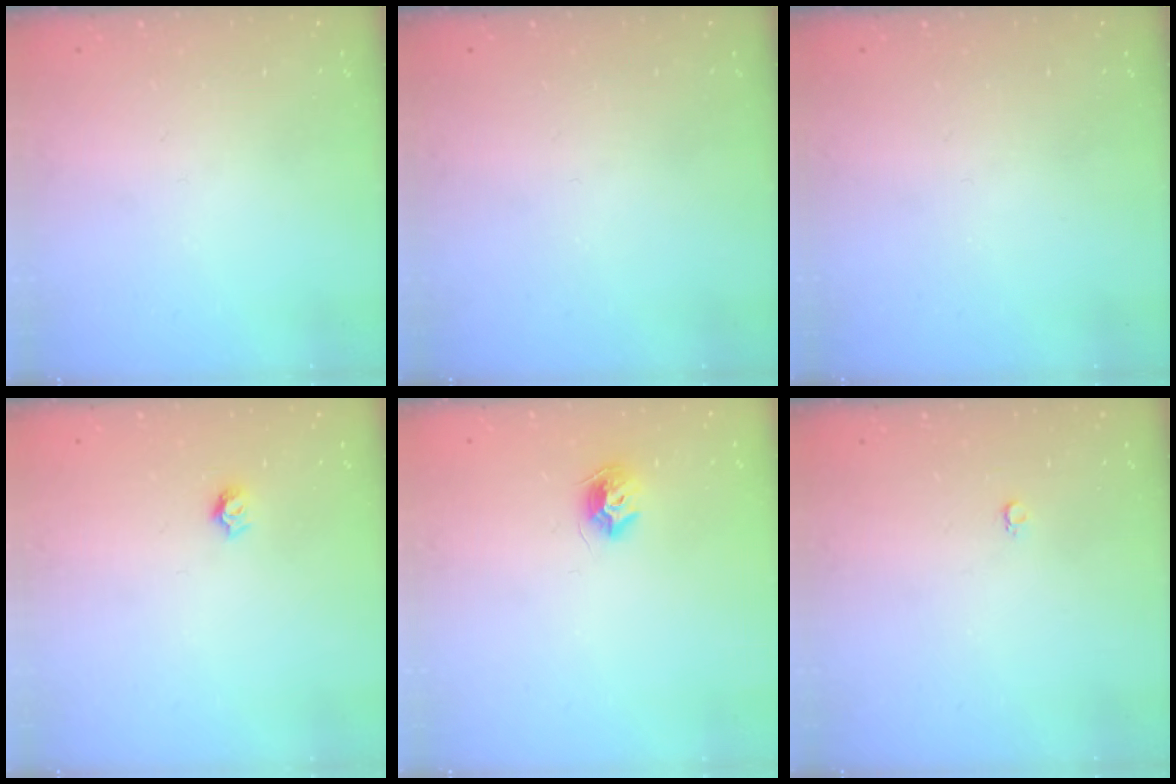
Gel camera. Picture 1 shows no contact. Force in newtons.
{"total": 0.0}
{"total": 0.0}
{"total": 5.1, "press": 5.1, "slide": 0.4}
{"total": 8.1, "press": 8.1, "slide": 0.1}
{"total": 2.6, "press": 2.6, "slide": 0.3}